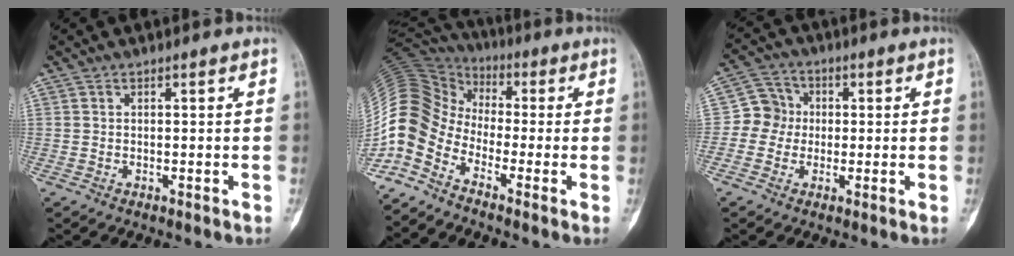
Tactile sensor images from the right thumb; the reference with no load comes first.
{"total": 12.0, "force": [-6.1, 7.7, 6.8], "torque": [-0.136, 0.063, -0.142]}
{"total": 6.0, "force": [-0.3, 5.7, 1.8], "torque": [0.001, 0.015, -0.020]}